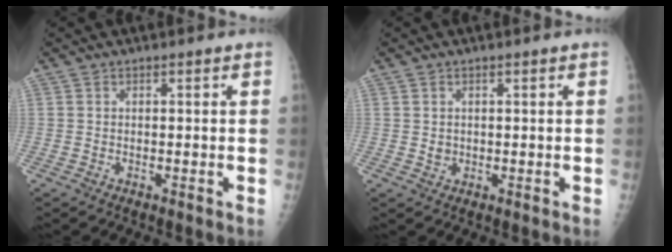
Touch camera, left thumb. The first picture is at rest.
{"total": 1.3, "force": [0.2, 1.2, 0.5], "torque": [-0.005, -0.001, 0.008]}